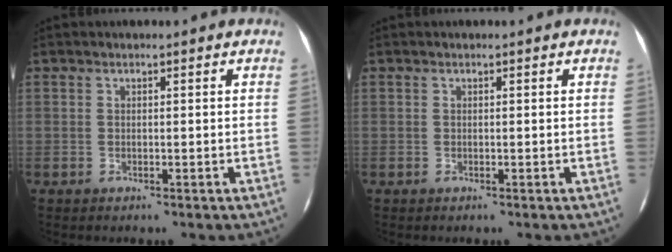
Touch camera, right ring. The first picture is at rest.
{"total": 0.0}